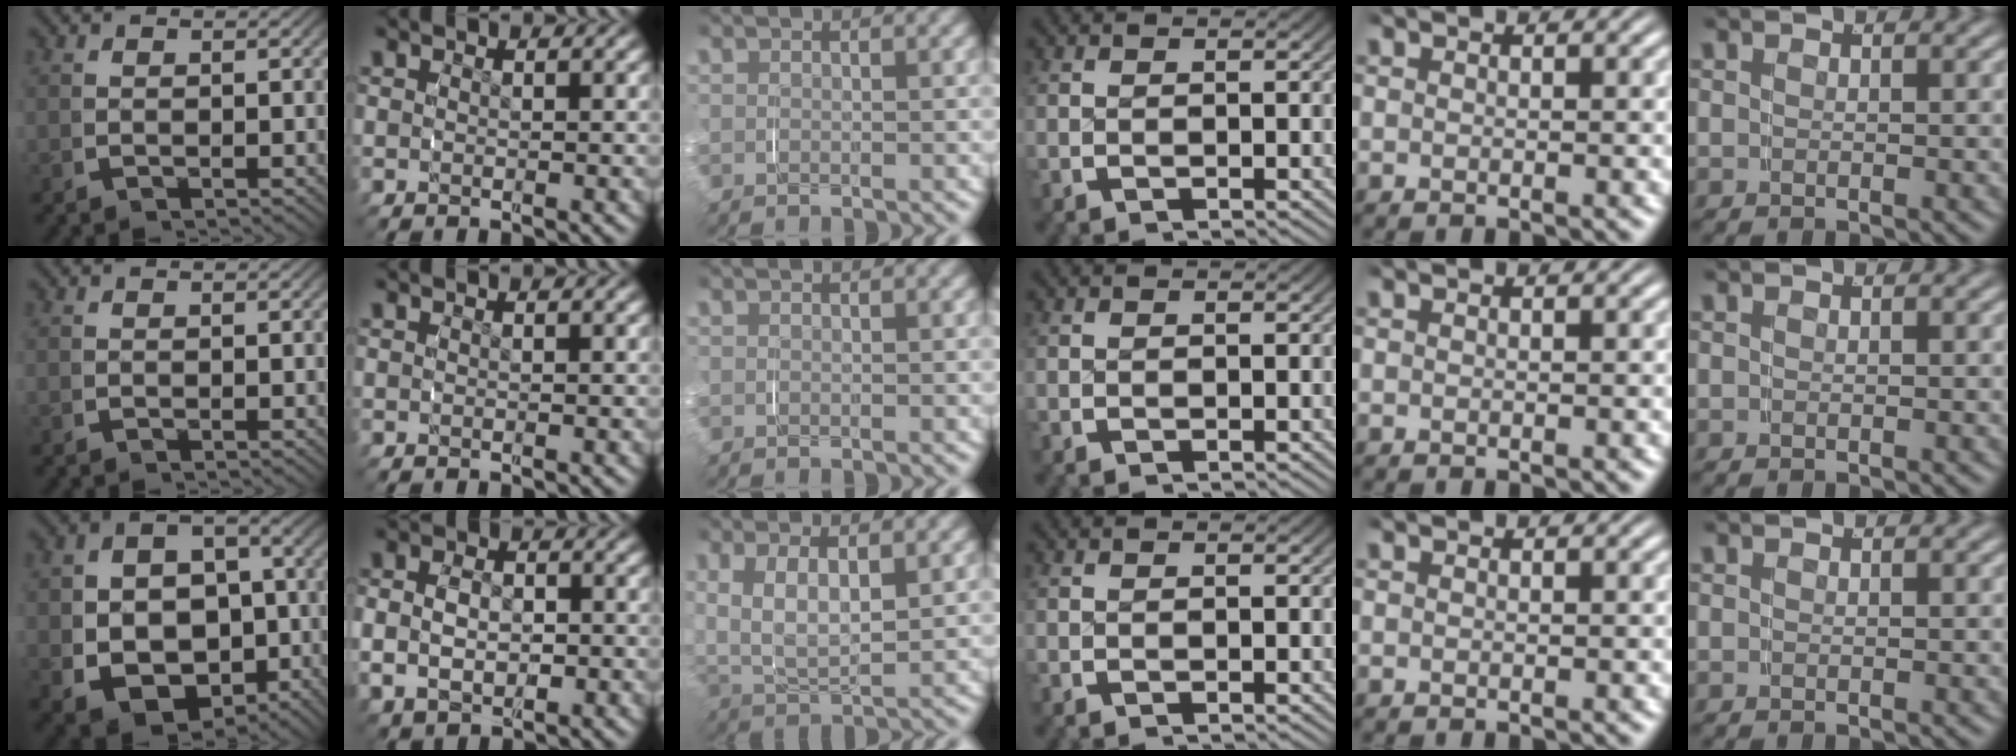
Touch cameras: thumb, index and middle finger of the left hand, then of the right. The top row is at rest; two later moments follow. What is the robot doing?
{"motion": "grasp_and_lifting", "object": "scarf"}